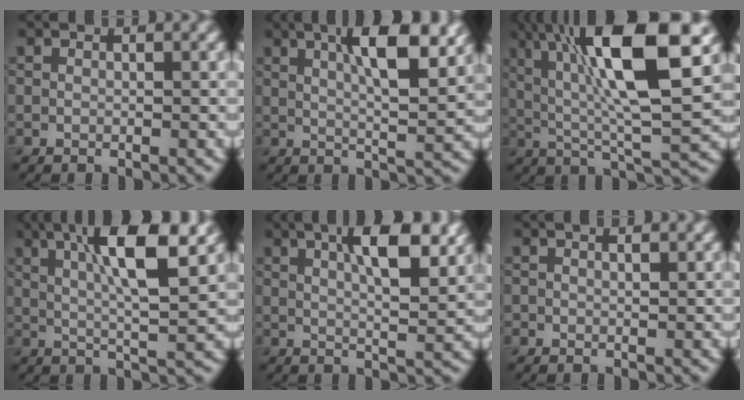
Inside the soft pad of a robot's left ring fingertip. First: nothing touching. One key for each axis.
{"total": 8.4, "fx": 3.6, "fy": 2.3, "fz": 7.3, "tx": -0.099, "ty": 0.014, "tz": 0.051}
{"total": 12.7, "fx": 3.9, "fy": 3.0, "fz": 11.7, "tx": -0.197, "ty": 0.014, "tz": 0.062}
{"total": 9.1, "fx": 3.5, "fy": 1.8, "fz": 8.2, "tx": -0.124, "ty": 0.009, "tz": 0.056}
{"total": 7.7, "fx": 3.3, "fy": 2.3, "fz": 6.6, "tx": -0.092, "ty": 0.013, "tz": 0.043}
{"total": 0.8, "fx": 0.4, "fy": 0.2, "fz": 0.6, "tx": -0.009, "ty": 0.000, "tz": 0.008}